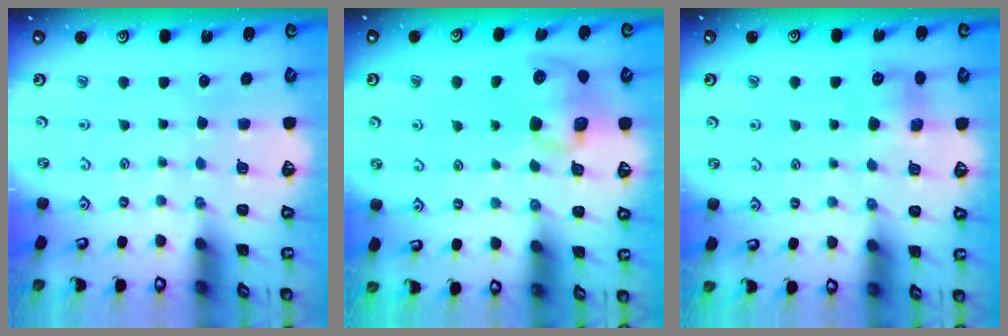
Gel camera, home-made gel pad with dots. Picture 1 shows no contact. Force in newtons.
{"total": 9.1, "press": 9.0, "slide": 1.6}
{"total": 6.7, "press": 6.7, "slide": 0.4}